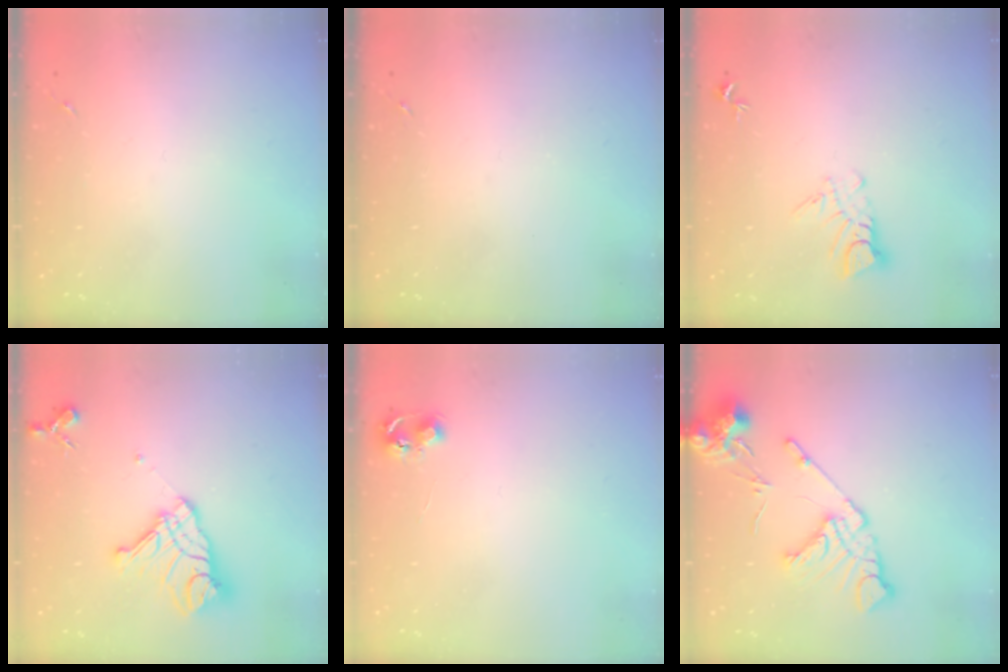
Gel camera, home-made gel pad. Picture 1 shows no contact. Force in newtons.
{"total": 0.0}
{"total": 5.9, "press": 5.9, "slide": 0.5}
{"total": 15.8, "press": 15.7, "slide": 1.7}
{"total": 5.3, "press": 5.3, "slide": 0.5}
{"total": 15.5, "press": 15.4, "slide": 2.0}